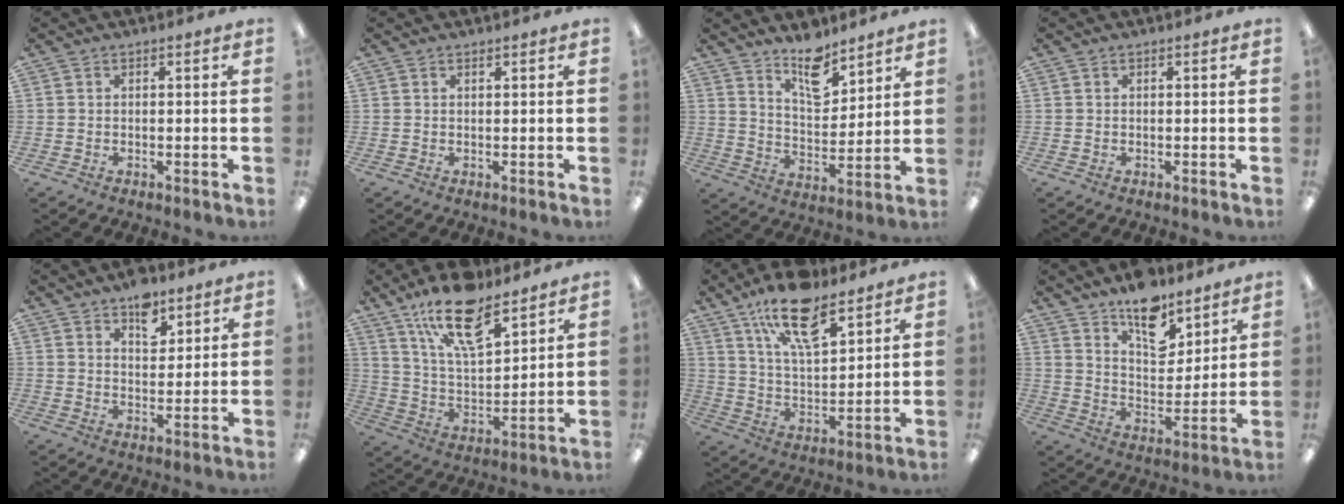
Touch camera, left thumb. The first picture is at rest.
{"total": 0.6, "force": [0.5, 0.1, 0.2], "torque": [-0.005, 0.002, 0.009]}
{"total": 10.8, "force": [8.8, 4.3, 4.6], "torque": [-0.060, -0.059, 0.156]}
{"total": 0.0}
{"total": 7.6, "force": [5.2, 4.3, 3.6], "torque": [-0.031, -0.028, 0.086]}
{"total": 18.4, "force": [12.4, 7.2, 11.5], "torque": [-0.200, -0.059, 0.213]}
{"total": 17.2, "force": [11.3, 7.0, 10.9], "torque": [-0.184, -0.047, 0.191]}
{"total": 13.1, "force": [9.9, 6.2, 6.0], "torque": [-0.077, -0.066, 0.175]}